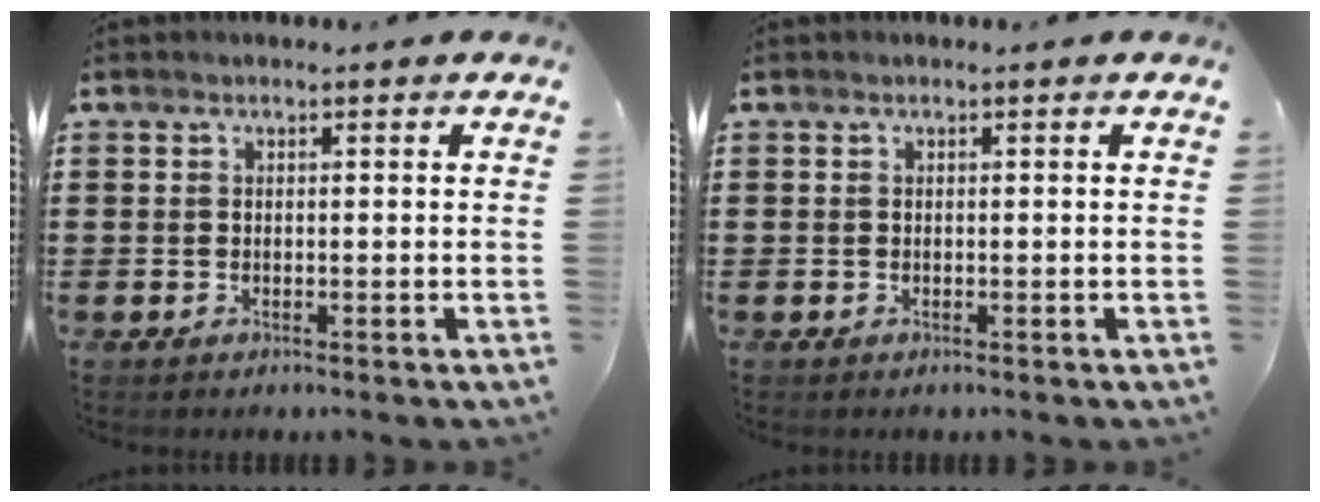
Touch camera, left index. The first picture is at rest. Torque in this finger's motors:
{"motor_torque": [0.00, 0.00, 0.00, 0.00]}